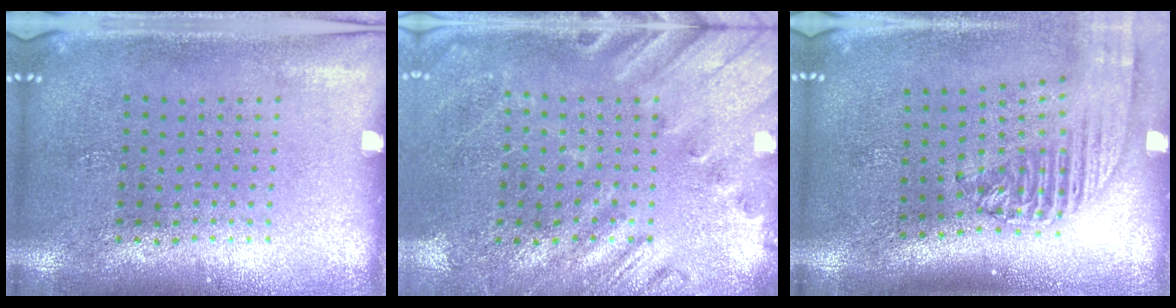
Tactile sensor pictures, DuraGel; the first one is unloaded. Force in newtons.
{"total": 2.4, "press": 2.0, "slide": 1.3}
{"total": 2.2, "press": 1.7, "slide": 1.3}